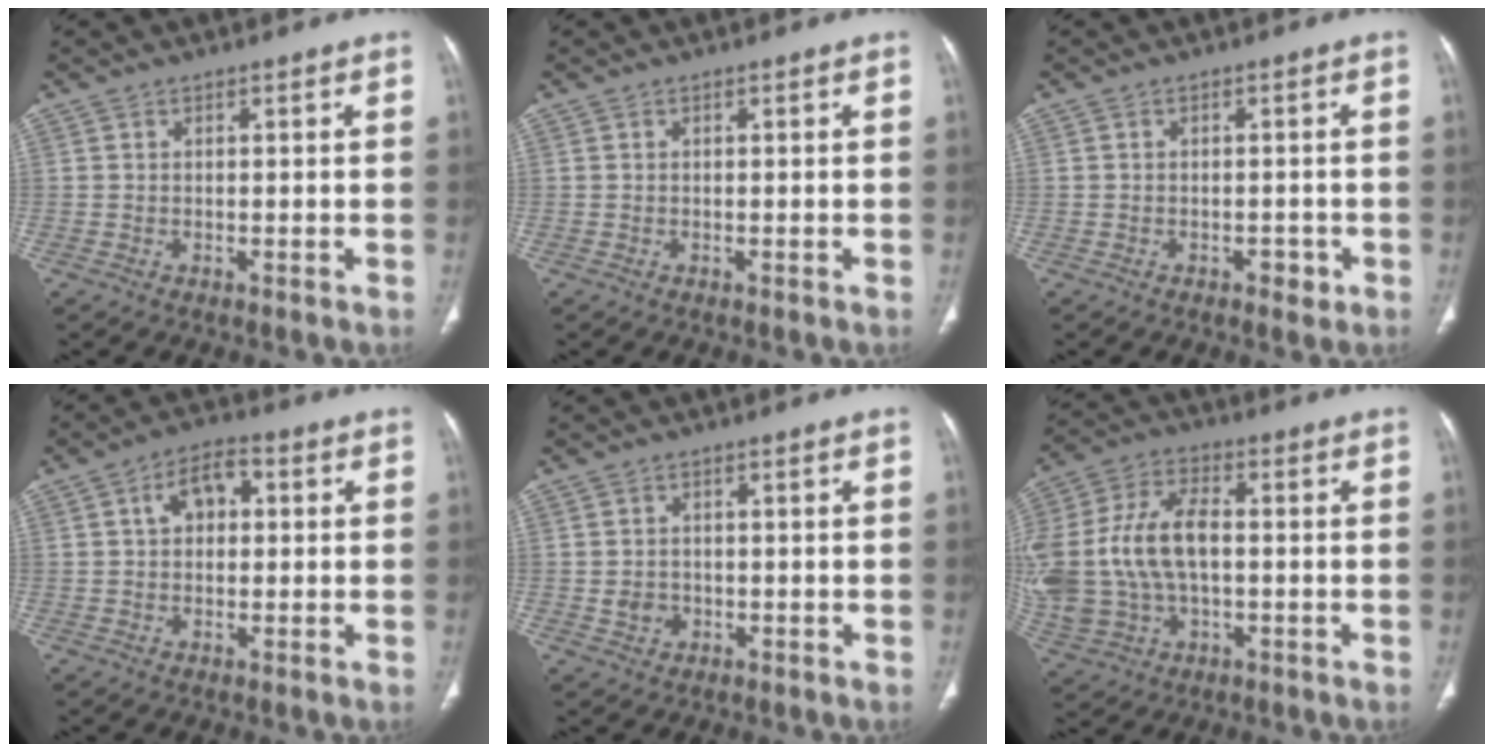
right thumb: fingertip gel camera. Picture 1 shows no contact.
{"total": 0.0}
{"total": 1.9, "force": [-1.0, 1.1, 1.1], "torque": [-0.008, 0.004, -0.012]}
{"total": 6.3, "force": [1.2, 4.0, 4.7], "torque": [-0.066, 0.016, 0.011]}
{"total": 2.6, "force": [-0.5, 2.2, 1.1], "torque": [-0.009, 0.003, -0.004]}
{"total": 22.7, "force": [-0.4, 14.8, 17.2], "torque": [-0.409, 0.020, 0.009]}